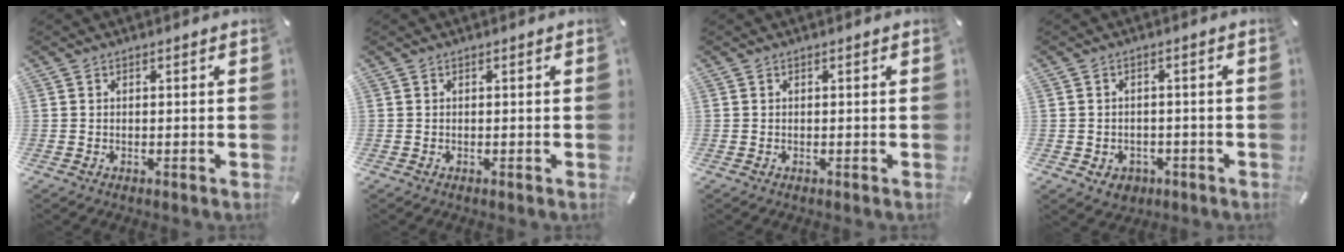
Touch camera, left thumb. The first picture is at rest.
{"total": 0.0}
{"total": 0.0}
{"total": 3.6, "force": [-1.2, 3.1, 1.5], "torque": [-0.024, 0.001, -0.025]}